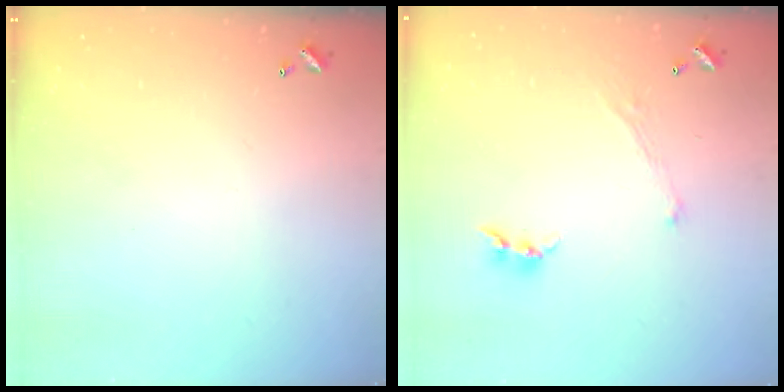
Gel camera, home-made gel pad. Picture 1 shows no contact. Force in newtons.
{"total": 1.3, "press": 1.2, "slide": 0.5}